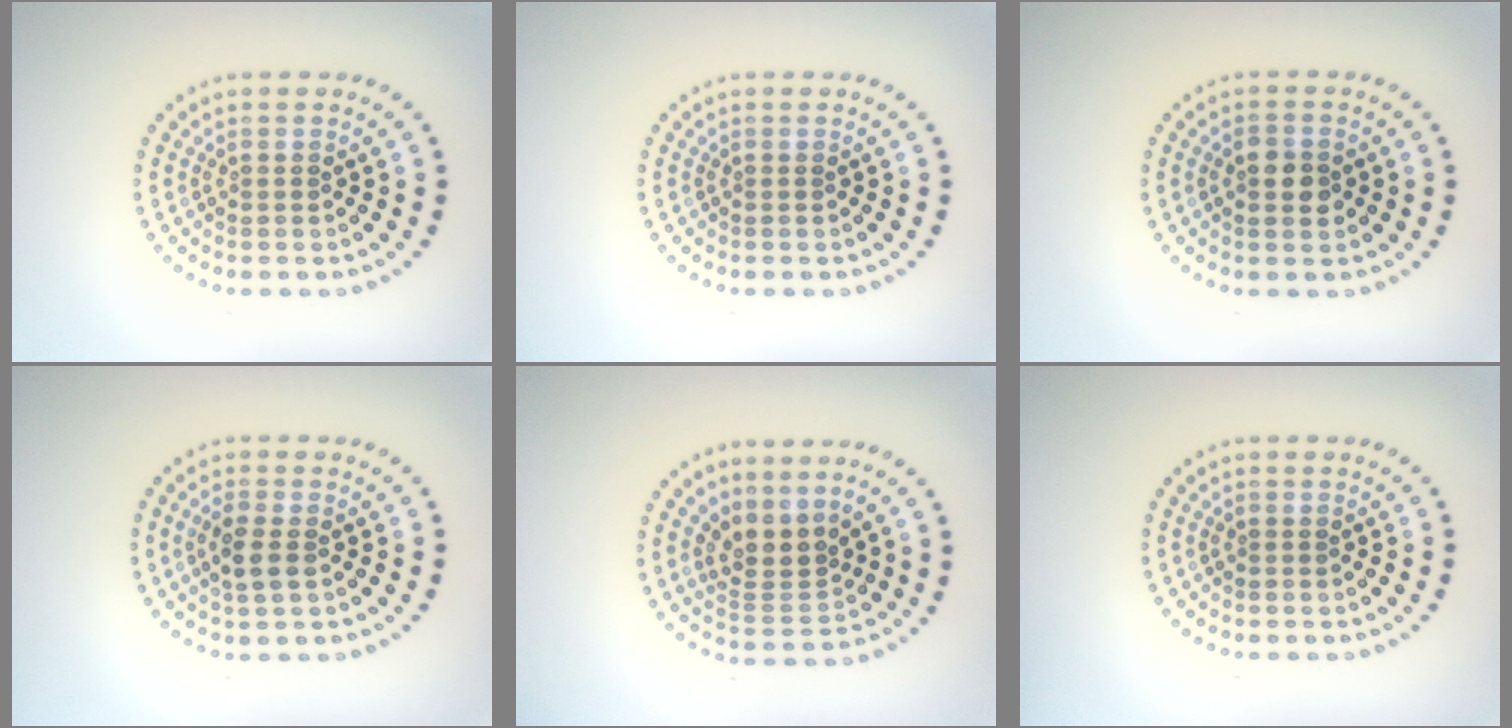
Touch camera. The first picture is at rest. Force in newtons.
{"total": 0.0}
{"total": 2.6, "press": 2.6, "slide": 0.1}
{"total": 2.0, "press": 1.9, "slide": 0.7}
{"total": 3.0, "press": 2.2, "slide": 2.0}
{"total": 0.0}